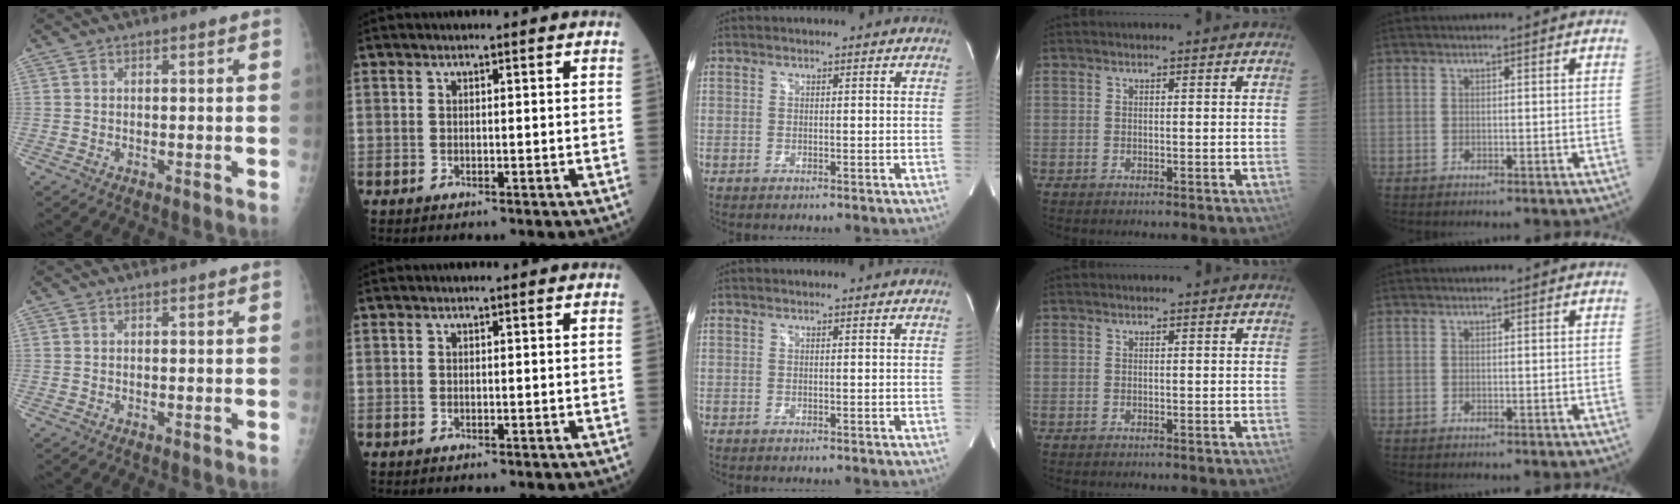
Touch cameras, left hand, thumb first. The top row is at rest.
{"thumb": {"total": 0.7, "force": [0.6, 0.0, 0.3], "torque": [-0.003, 0.005, 0.010]}}